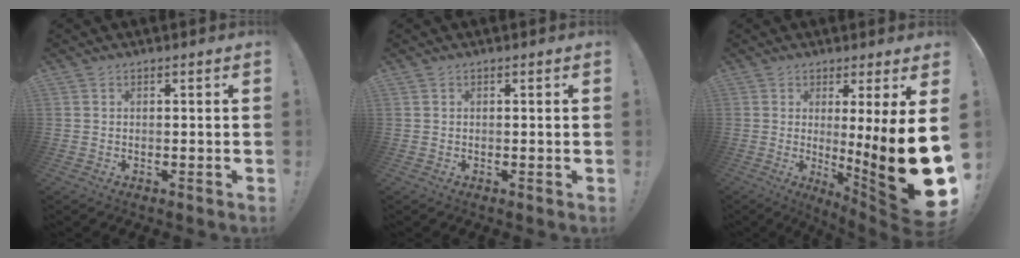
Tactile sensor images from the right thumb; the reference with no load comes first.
{"total": 0.6, "force": [0.0, -0.3, 0.5], "torque": [-0.006, -0.002, -0.001]}
{"total": 19.6, "force": [-0.5, 0.5, 19.6], "torque": [-0.270, -0.049, 0.000]}